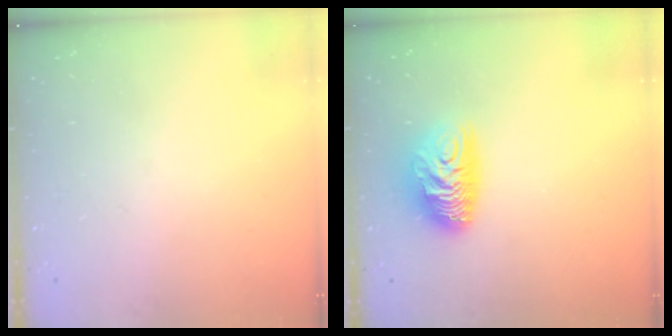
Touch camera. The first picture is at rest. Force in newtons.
{"total": 10.7, "press": 10.6, "slide": 0.8}